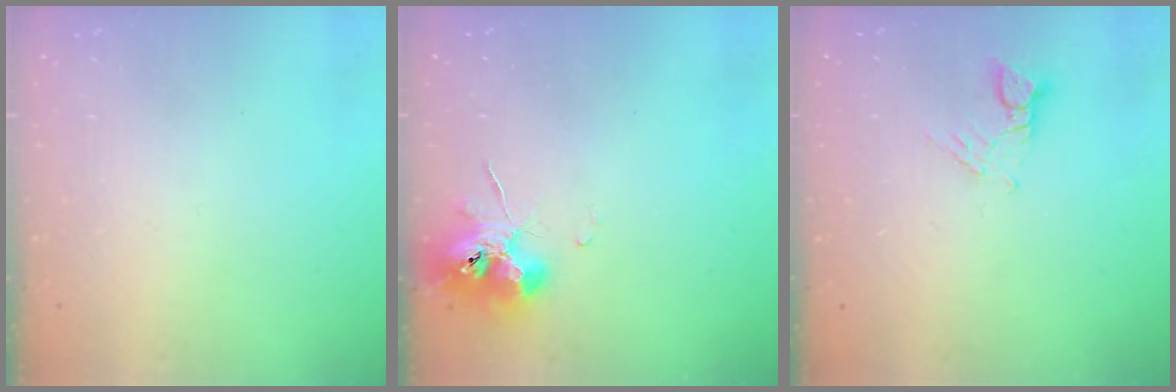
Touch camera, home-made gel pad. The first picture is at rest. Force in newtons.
{"total": 9.6, "press": 9.5, "slide": 1.0}
{"total": 2.6, "press": 2.6, "slide": 0.3}